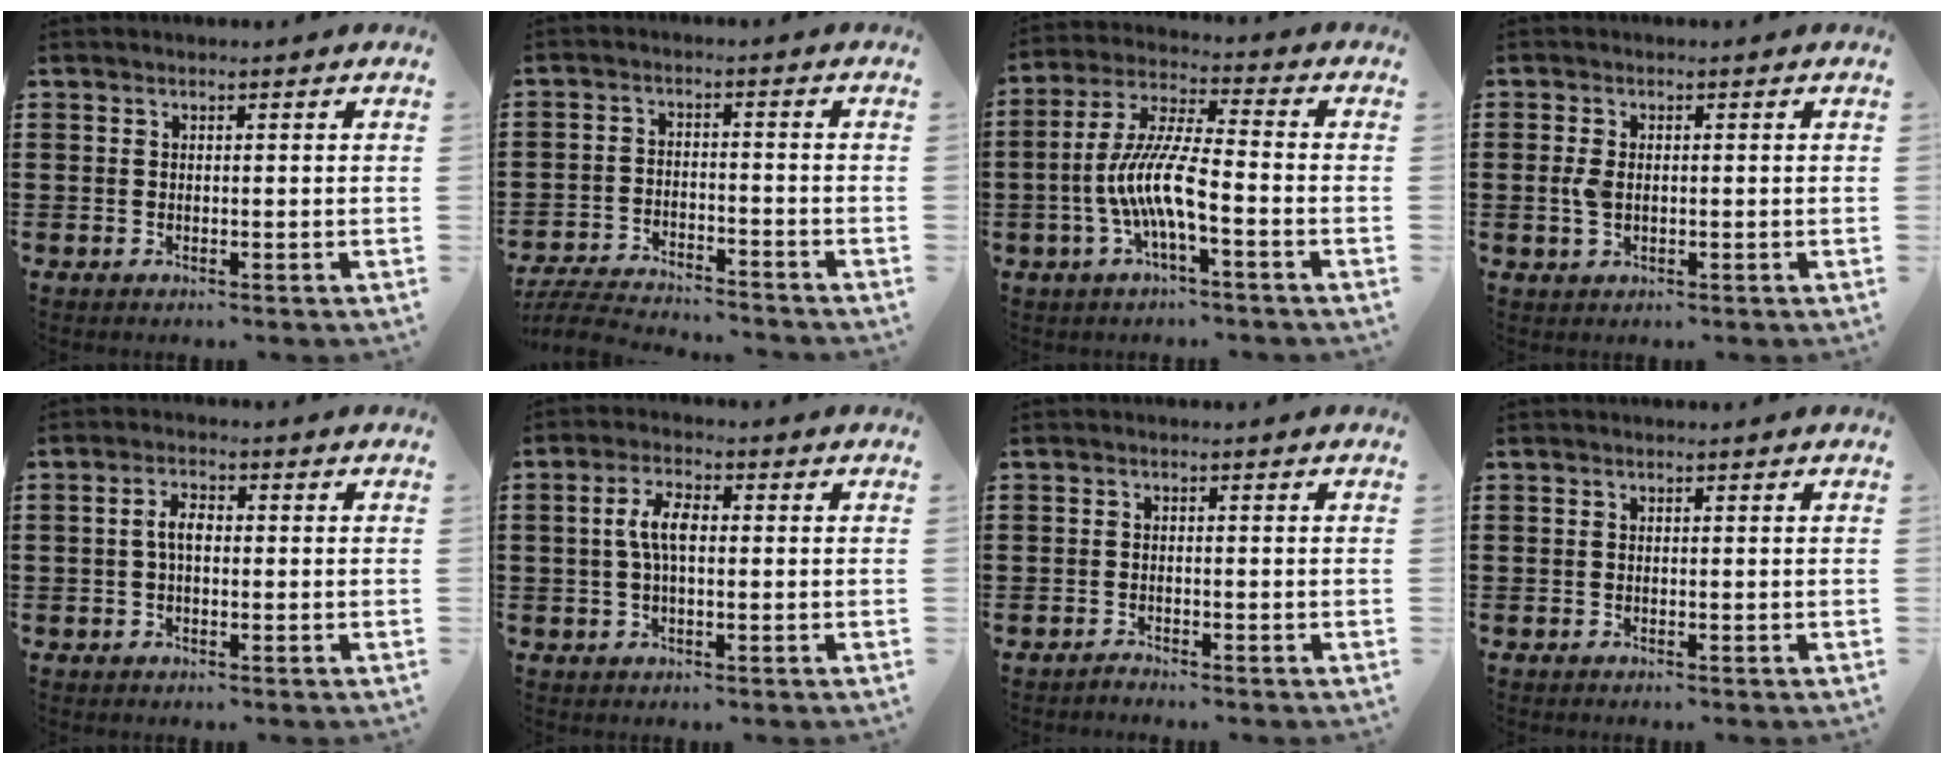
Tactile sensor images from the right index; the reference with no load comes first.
{"total": 5.4, "force": [-5.3, 0.4, 0.9], "torque": [-0.025, 0.003, -0.109]}
{"total": 9.4, "force": [-3.1, 1.9, 8.6], "torque": [-0.193, -0.011, -0.065]}
{"total": 2.9, "force": [0.0, 1.7, 2.3], "torque": [-0.063, 0.001, -0.005]}
{"total": 3.1, "force": [-0.1, 1.5, 2.7], "torque": [-0.060, 0.003, -0.005]}
{"total": 5.2, "force": [0.2, 2.1, 4.7], "torque": [-0.105, 0.003, -0.004]}
{"total": 0.9, "force": [-0.9, 0.1, 0.1], "torque": [-0.004, 0.002, -0.019]}
{"total": 0.0}